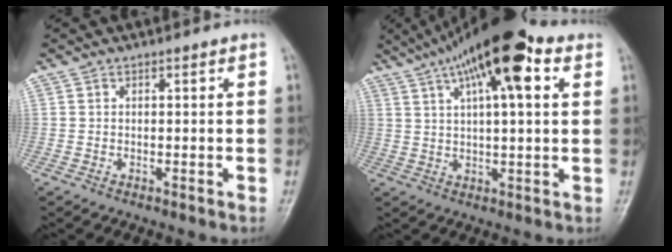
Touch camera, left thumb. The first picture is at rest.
{"total": 16.9, "force": [7.8, 5.3, 14.0], "torque": [-0.220, 0.014, 0.122]}